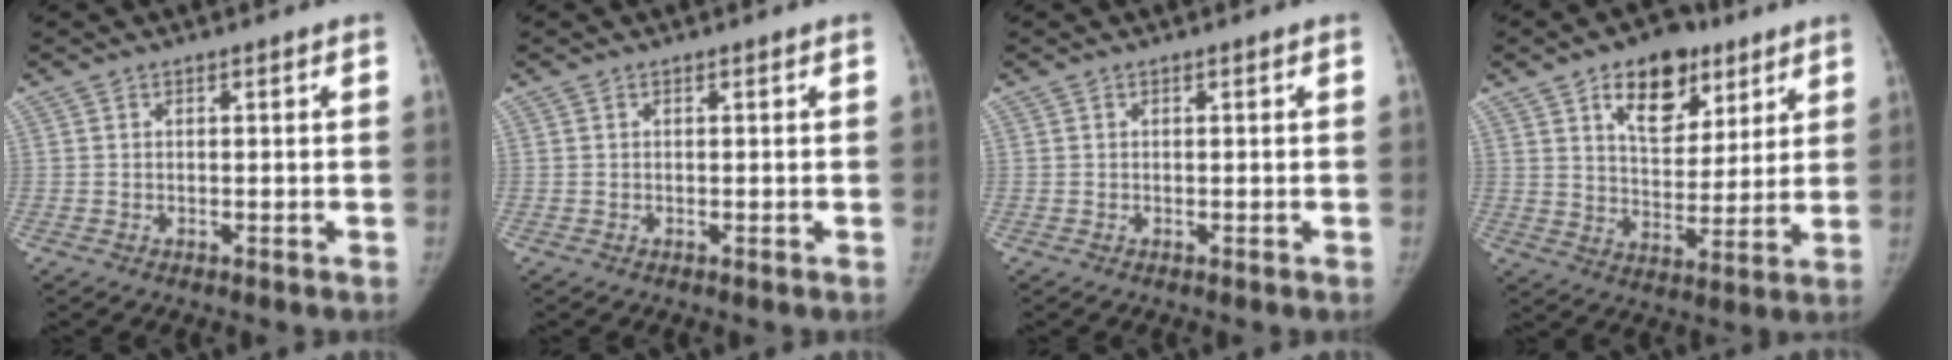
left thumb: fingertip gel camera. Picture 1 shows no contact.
{"total": 0.0}
{"total": 0.0}
{"total": 14.3, "force": [7.8, 8.5, 8.4], "torque": [-0.084, -0.034, 0.124]}